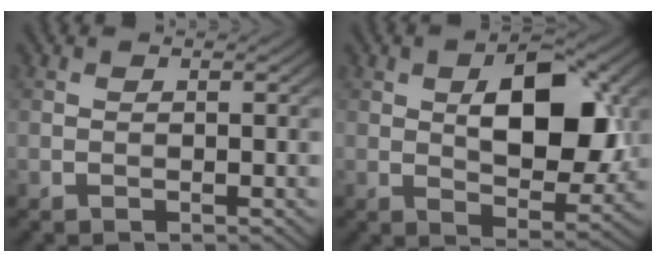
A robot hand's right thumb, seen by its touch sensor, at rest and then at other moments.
{"total": 10.7, "force": [2.0, 5.6, 8.9], "torque": [-0.137, 0.001, 0.032]}